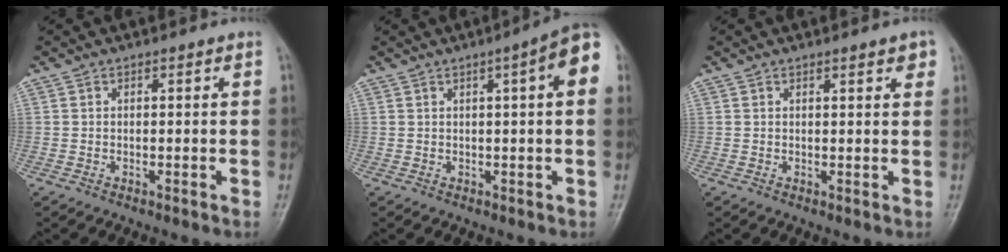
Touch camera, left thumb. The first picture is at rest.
{"total": 8.0, "force": [2.3, 1.4, 7.5], "torque": [-0.095, 0.013, 0.022]}
{"total": 2.3, "force": [1.5, 0.6, 1.6], "torque": [-0.015, -0.006, 0.017]}